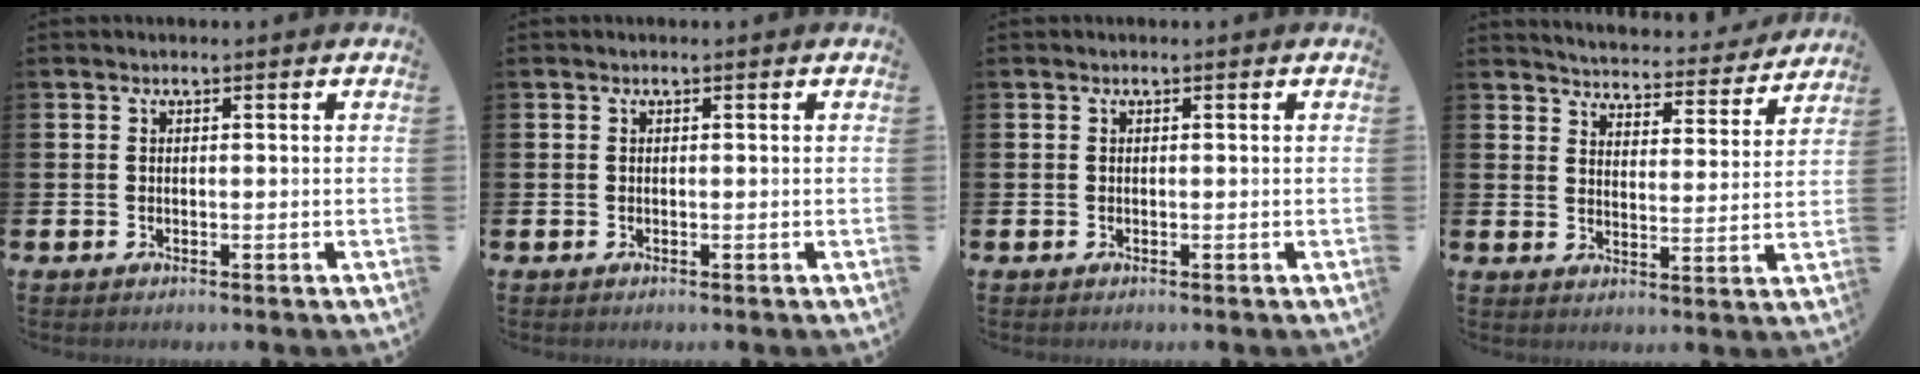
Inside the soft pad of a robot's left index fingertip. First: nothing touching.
{"total": 0.0}
{"total": 0.0}
{"total": 4.8, "force": [4.7, 0.6, 0.3], "torque": [-0.017, -0.042, 0.078]}